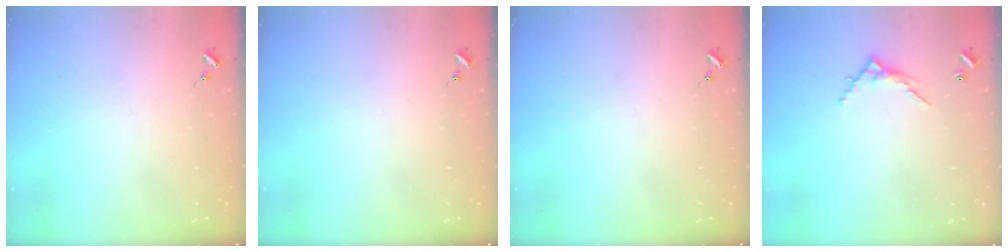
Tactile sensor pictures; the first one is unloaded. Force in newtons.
{"total": 0.0}
{"total": 0.0}
{"total": 5.7, "press": 5.7, "slide": 0.5}